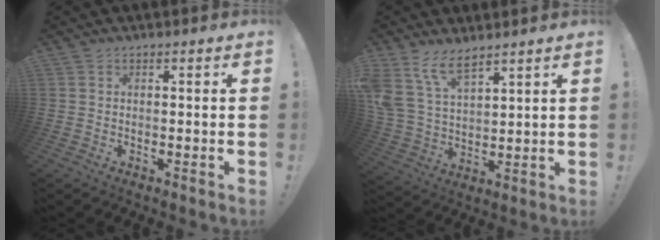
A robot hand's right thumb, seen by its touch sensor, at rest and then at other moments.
{"total": 11.5, "force": [8.3, 5.4, 5.8], "torque": [-0.127, -0.046, 0.161]}